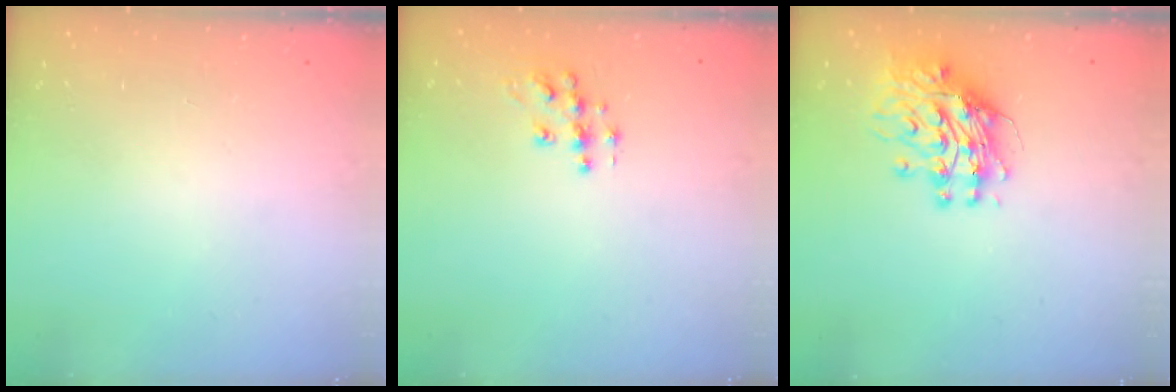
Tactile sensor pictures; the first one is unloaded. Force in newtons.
{"total": 8.7, "press": 8.7, "slide": 0.5}
{"total": 13.5, "press": 13.4, "slide": 1.4}